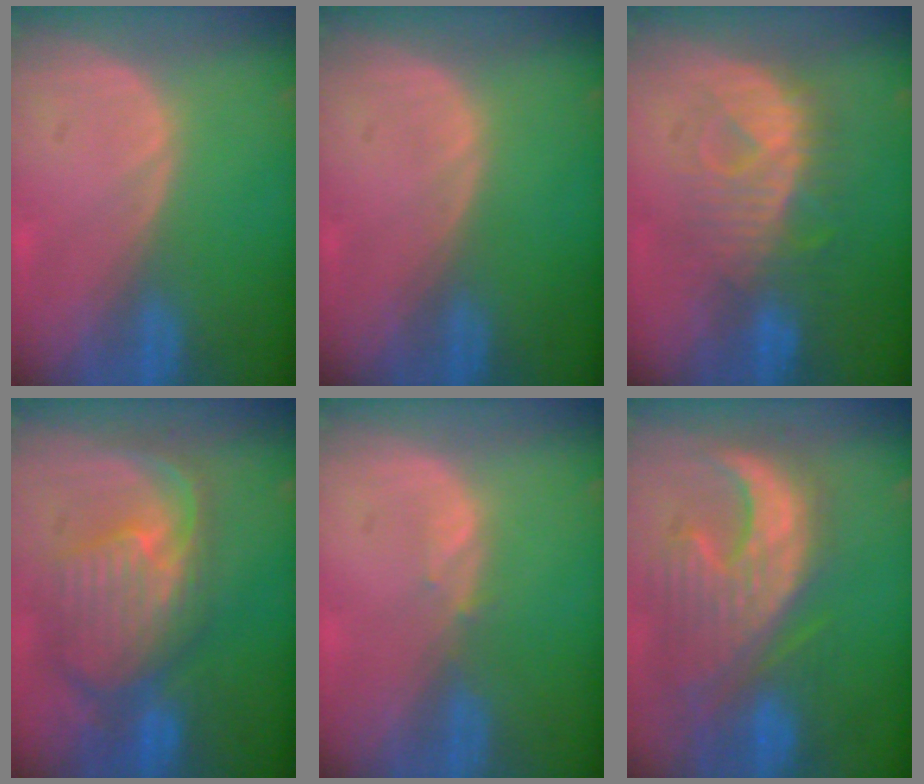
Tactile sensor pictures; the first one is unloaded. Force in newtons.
{"total": 0.0}
{"total": 8.2, "press": 8.0, "slide": 1.5}
{"total": 11.0, "press": 9.6, "slide": 5.3}
{"total": 0.8, "press": 0.8, "slide": 0.3}
{"total": 12.4, "press": 11.2, "slide": 5.4}